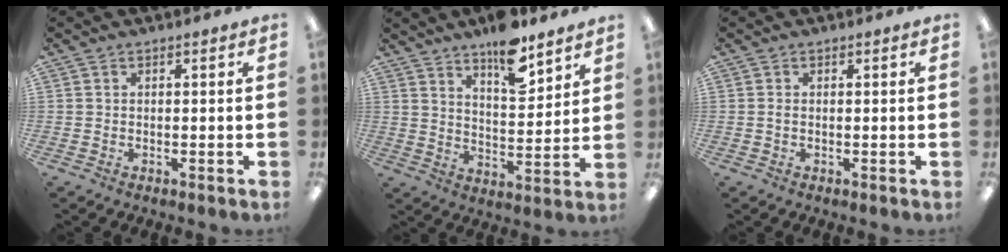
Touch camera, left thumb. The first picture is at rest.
{"total": 11.6, "force": [9.1, 3.7, 6.1], "torque": [-0.079, -0.061, 0.156]}
{"total": 0.6, "force": [0.0, 0.3, 0.5], "torque": [-0.010, 0.002, -0.001]}